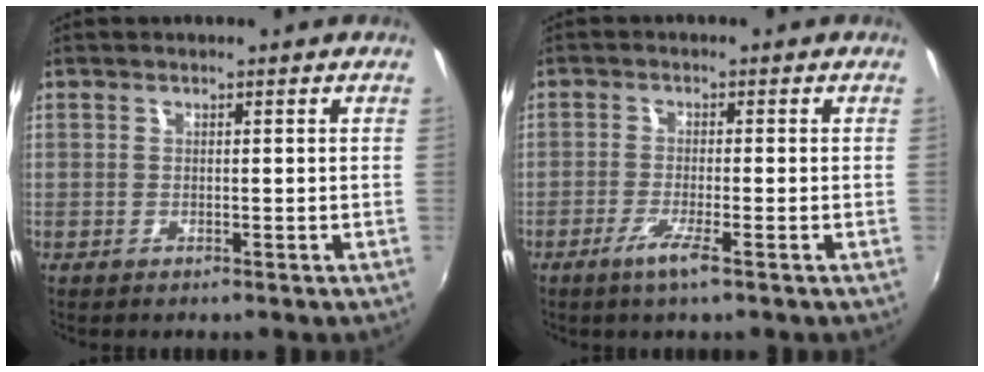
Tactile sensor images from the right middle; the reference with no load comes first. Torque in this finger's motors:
{"motor_torque": [0.65, -0.44, 0.06, 0.05]}